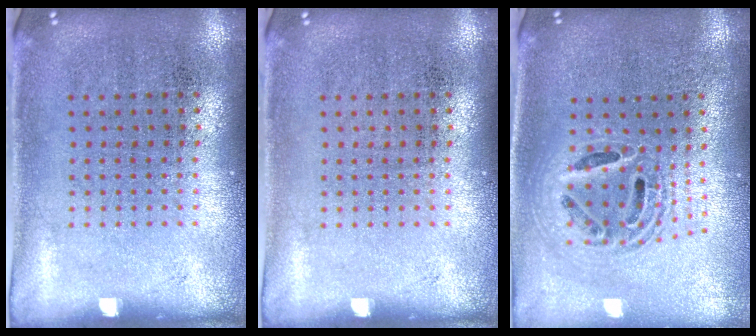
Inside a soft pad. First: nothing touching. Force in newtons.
{"total": 0.0}
{"total": 1.9, "press": 1.5, "slide": 1.2}